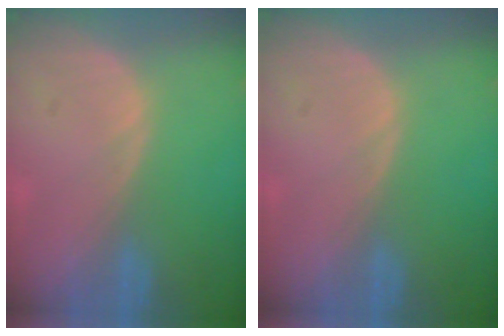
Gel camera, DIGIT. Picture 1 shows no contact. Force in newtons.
{"total": 0.0}